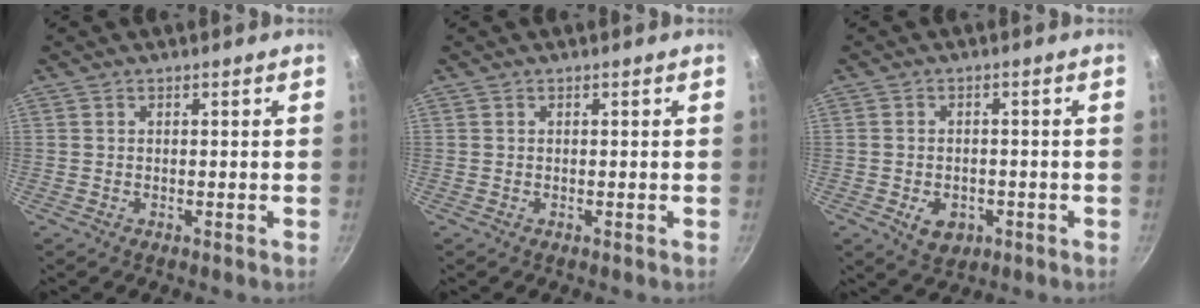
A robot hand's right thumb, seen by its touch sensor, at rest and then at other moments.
{"total": 0.0}
{"total": 5.3, "force": [-1.9, 3.8, 3.2], "torque": [-0.039, 0.009, -0.019]}